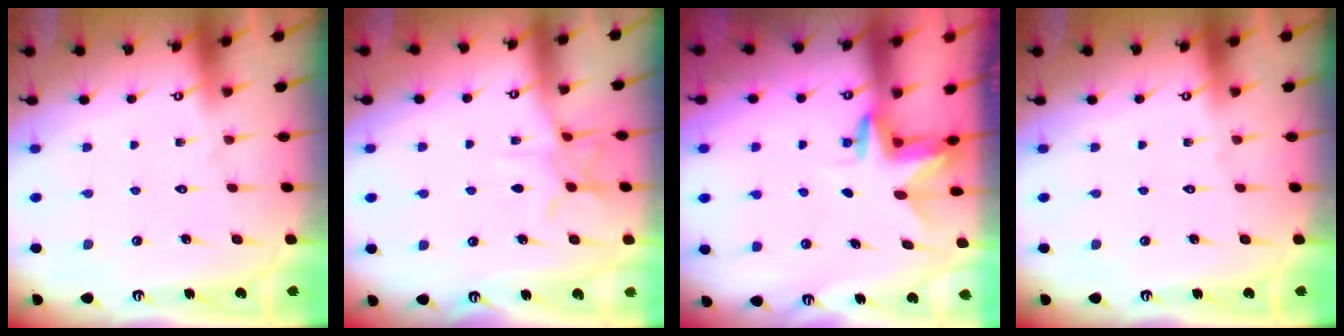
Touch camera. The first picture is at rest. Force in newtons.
{"total": 7.1, "press": 7.1, "slide": 0.5}
{"total": 2.7, "press": 2.7, "slide": 0.2}
{"total": 0.0}